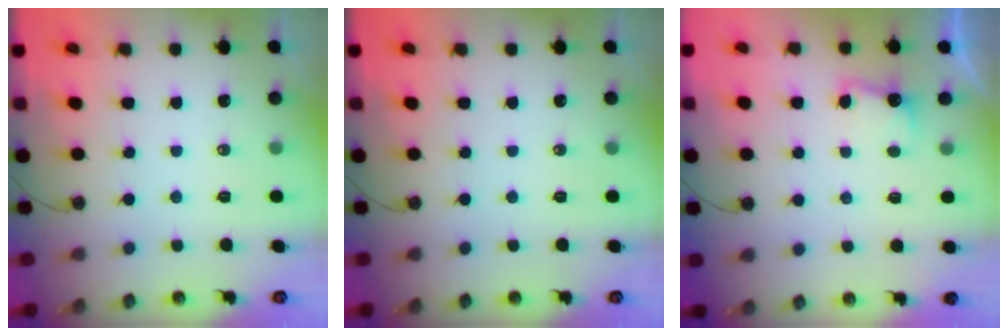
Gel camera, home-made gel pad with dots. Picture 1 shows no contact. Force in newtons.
{"total": 0.0}
{"total": 3.2, "press": 3.1, "slide": 1.0}